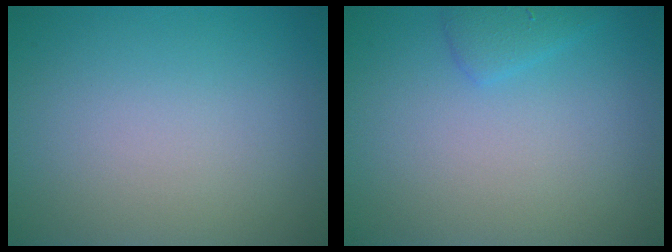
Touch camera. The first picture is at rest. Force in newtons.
{"total": 1.4, "press": 1.4, "slide": 0.1}